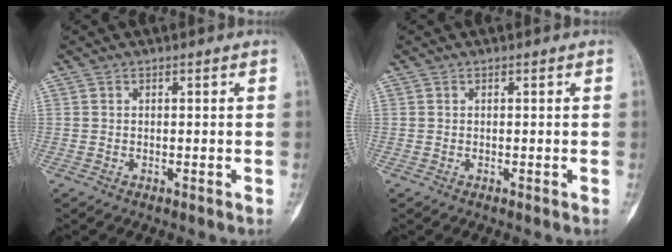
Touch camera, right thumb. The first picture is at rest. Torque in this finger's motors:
{"motor_torque": [0.00, 0.00, 0.05, -0.05, 0.00]}